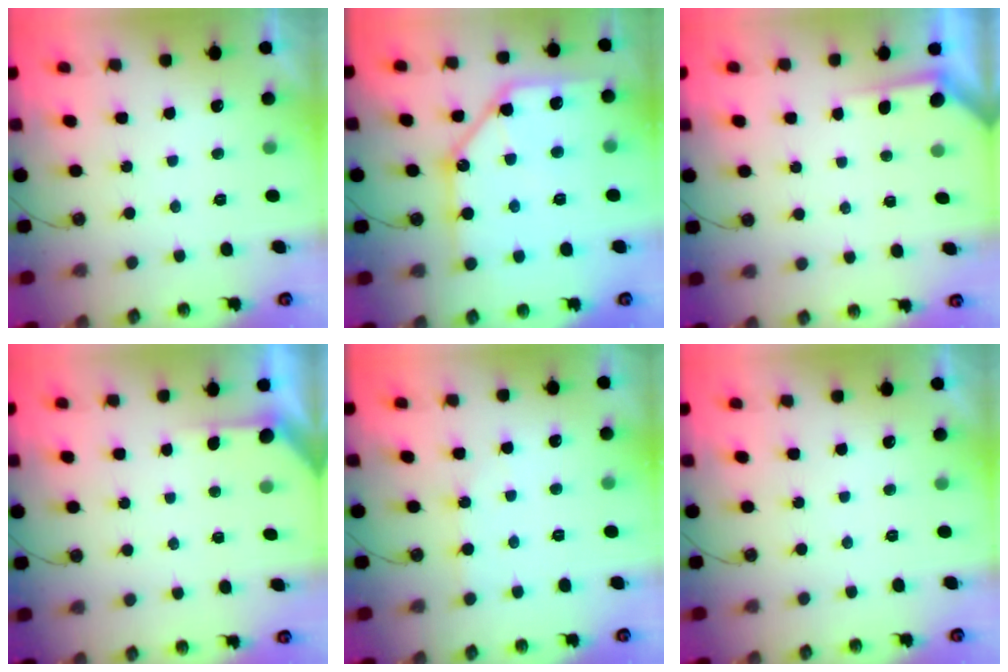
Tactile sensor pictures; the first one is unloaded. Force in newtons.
{"total": 15.2, "press": 15.0, "slide": 1.8}
{"total": 1.8, "press": 1.8, "slide": 0.3}
{"total": 1.2, "press": 1.2, "slide": 0.1}
{"total": 2.9, "press": 2.9, "slide": 0.3}
{"total": 0.0}